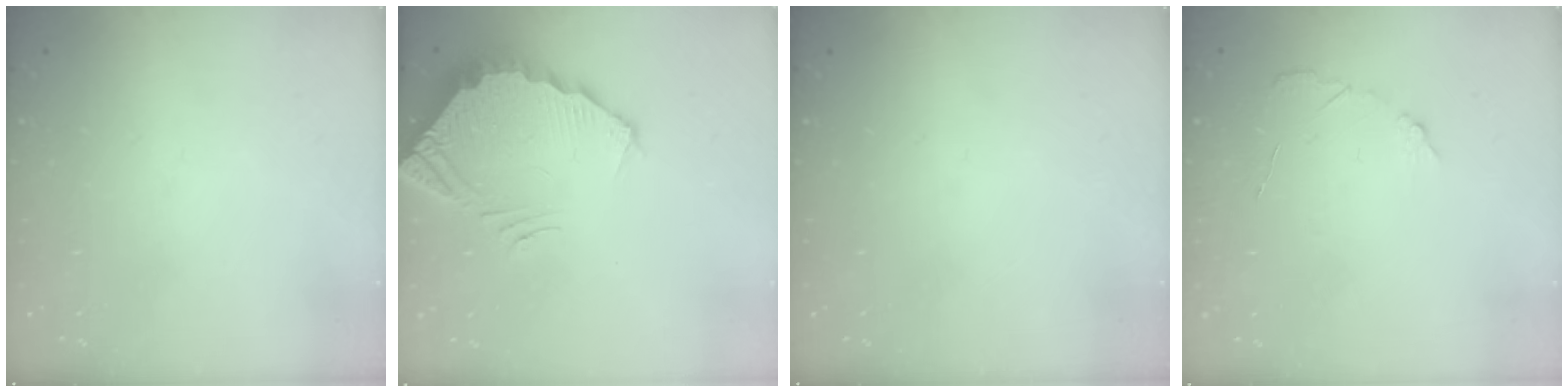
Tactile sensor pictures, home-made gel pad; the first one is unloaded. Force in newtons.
{"total": 3.5, "press": 3.5, "slide": 0.2}
{"total": 0.0}
{"total": 5.2, "press": 5.1, "slide": 0.5}